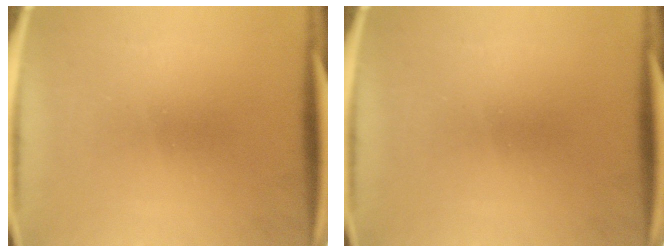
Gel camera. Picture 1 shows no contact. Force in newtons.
{"total": 0.0}